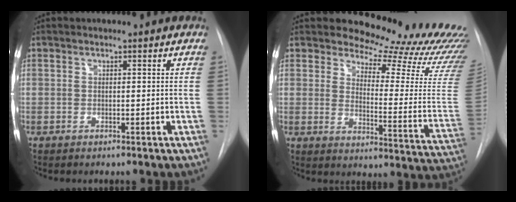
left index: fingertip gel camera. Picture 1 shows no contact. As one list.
[{"total": 21.2, "force": [20.6, 2.2, 4.6], "torque": [-0.055, -0.156, 0.226]}]